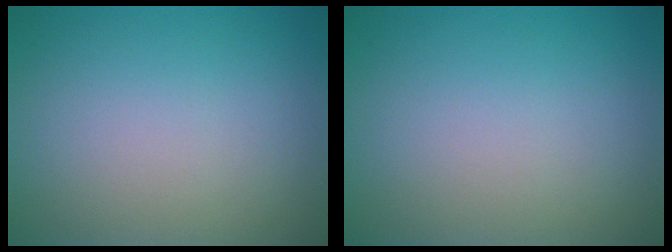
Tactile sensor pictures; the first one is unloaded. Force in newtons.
{"total": 0.0}